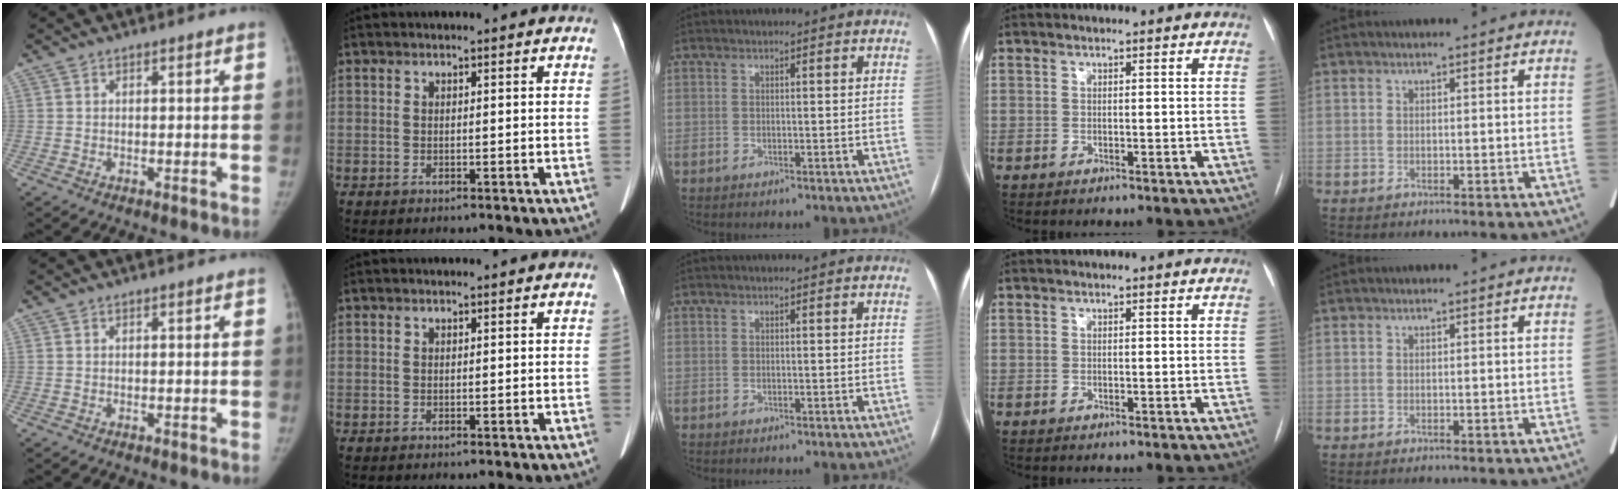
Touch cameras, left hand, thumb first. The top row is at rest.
{}